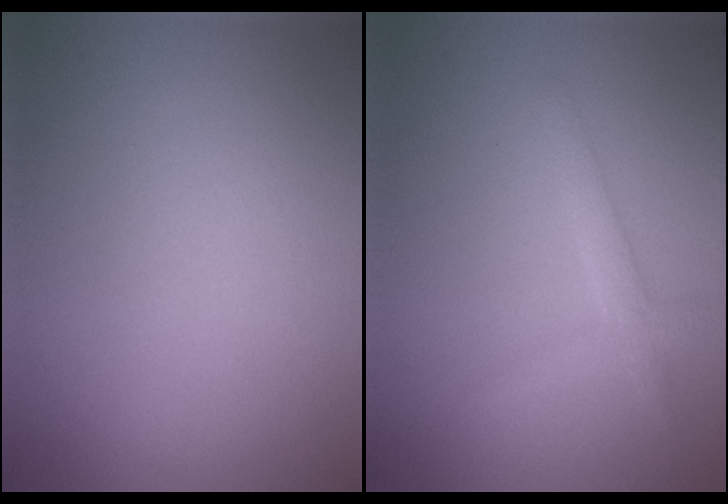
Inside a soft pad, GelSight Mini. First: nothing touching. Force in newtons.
{"total": 1.9, "press": 1.9, "slide": 0.1}